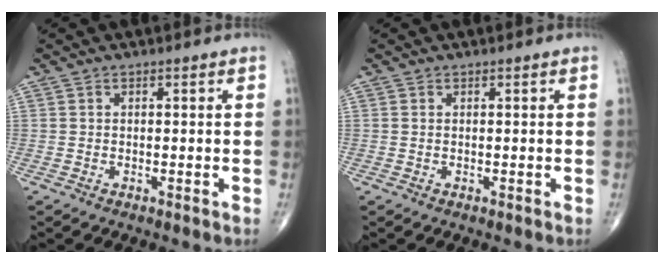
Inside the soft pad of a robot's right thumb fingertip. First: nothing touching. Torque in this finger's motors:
{"motor_torque": [-0.20, 0.00, 0.05, 0.16, 0.03]}